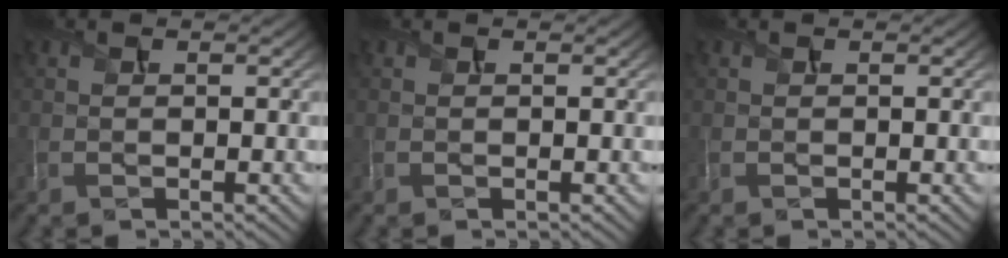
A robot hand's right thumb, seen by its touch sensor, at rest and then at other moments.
{"total": 0.0}
{"total": 0.0}